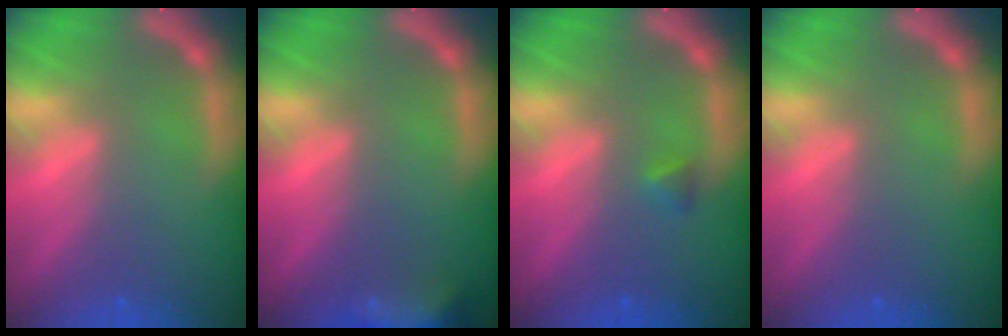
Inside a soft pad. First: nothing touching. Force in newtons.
{"total": 6.9}
{"total": 0.9}
{"total": 0.0}